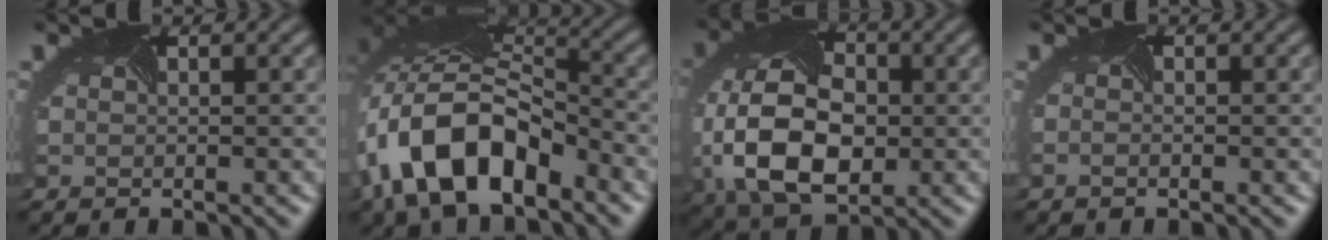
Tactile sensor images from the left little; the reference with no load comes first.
{"total": 12.2, "force": [-5.9, 6.4, 8.6], "torque": [-0.181, -0.009, -0.109]}
{"total": 11.9, "force": [-2.0, 7.9, 8.7], "torque": [-0.201, -0.024, -0.028]}
{"total": 0.7, "force": [-0.6, -0.2, 0.1], "torque": [-0.003, -0.008, -0.005]}